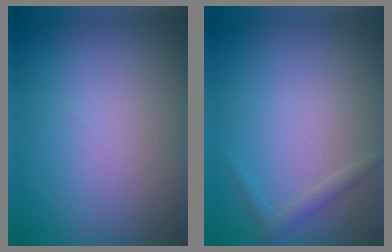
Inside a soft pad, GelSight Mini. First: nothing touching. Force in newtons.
{"total": 1.0, "press": 1.0, "slide": 0.0}